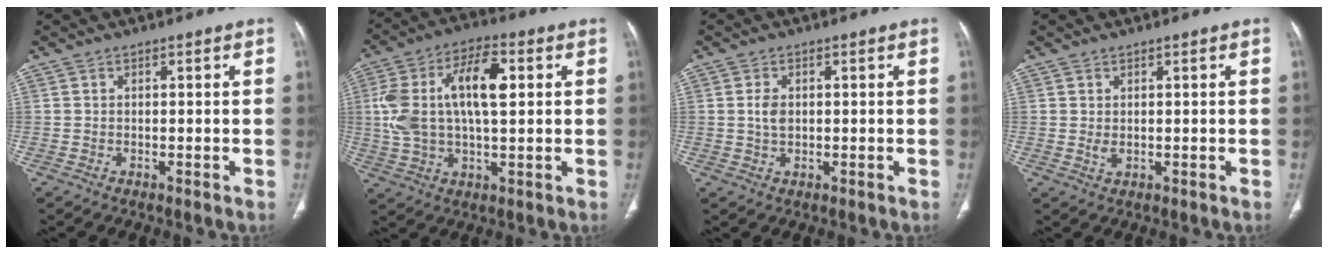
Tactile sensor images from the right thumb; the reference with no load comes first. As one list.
[{"total": 16.1, "force": [2.8, 7.9, 13.7], "torque": [-0.261, 0.026, 0.051]}, {"total": 2.7, "force": [0.3, 1.8, 1.9], "torque": [-0.031, 0.002, 0.006]}, {"total": 1.2, "force": [0.3, 0.7, 0.9], "torque": [-0.009, -0.004, 0.011]}]